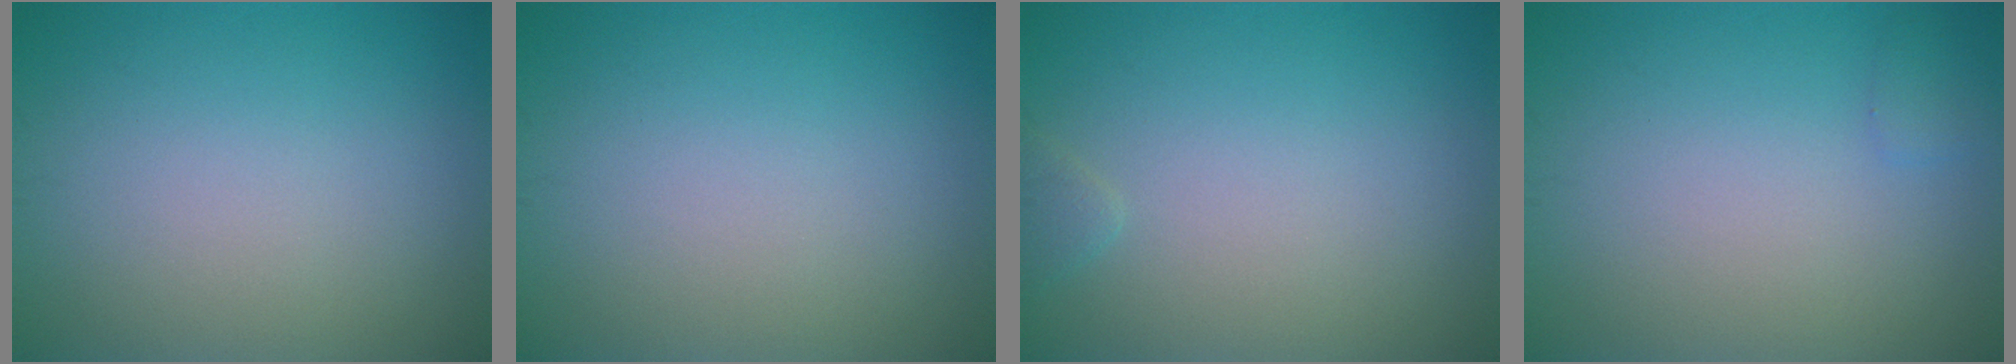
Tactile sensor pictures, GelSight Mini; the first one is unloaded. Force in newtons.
{"total": 0.0}
{"total": 0.8, "press": 0.8, "slide": 0.1}
{"total": 0.7, "press": 0.7, "slide": 0.0}